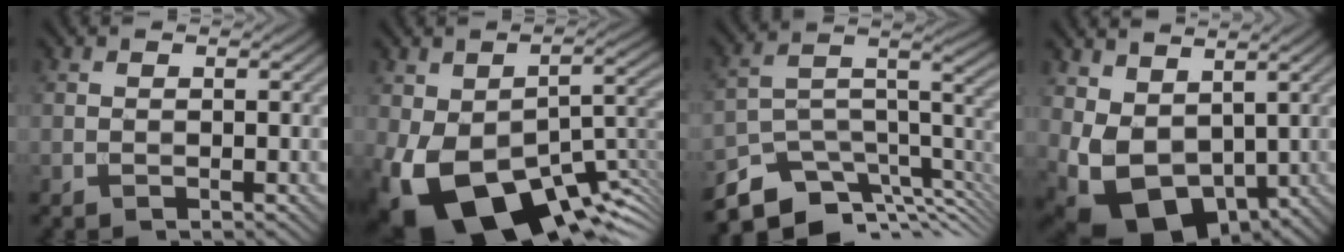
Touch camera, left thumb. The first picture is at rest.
{"total": 17.8, "force": [-7.6, 9.8, 12.8], "torque": [-0.235, -0.043, -0.105]}
{"total": 11.1, "force": [-7.9, 5.0, 6.1], "torque": [-0.128, -0.012, -0.126]}
{"total": 9.0, "force": [0.9, 6.2, 6.5], "torque": [-0.157, -0.019, 0.024]}